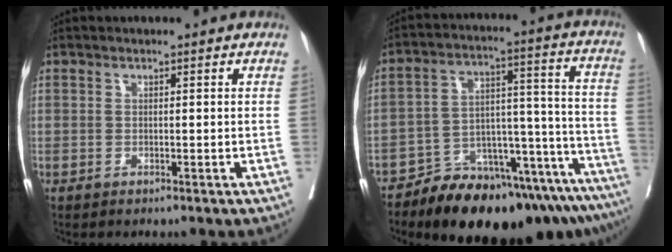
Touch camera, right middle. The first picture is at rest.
{"total": 20.8, "force": [-16.8, 5.1, 11.1], "torque": [-0.096, 0.038, -0.250]}